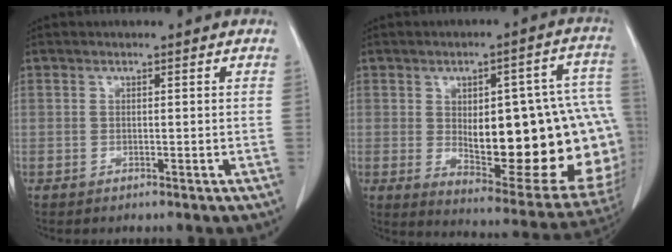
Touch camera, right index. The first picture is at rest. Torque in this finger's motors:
{"motor_torque": [1.31, 0.08, 1.00, 0.10]}